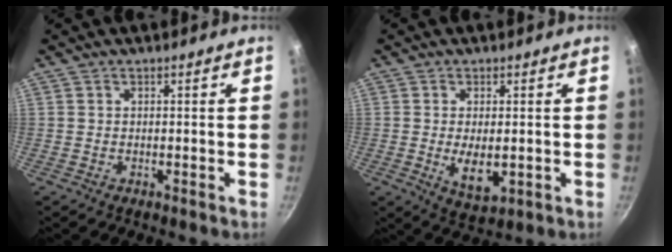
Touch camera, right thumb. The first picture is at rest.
{"total": 6.4, "force": [-0.6, 3.1, 5.6], "torque": [-0.094, -0.013, 0.000]}